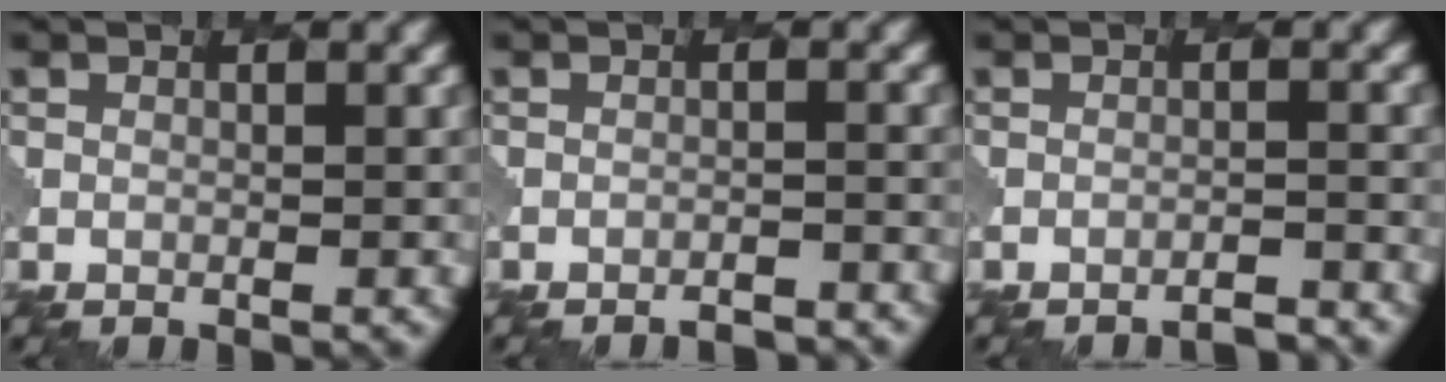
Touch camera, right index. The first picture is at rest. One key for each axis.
{"total": 3.0, "fx": -2.9, "fy": 0.4, "fz": 0.9, "tx": -0.002, "ty": 0.015, "tz": -0.042}
{"total": 2.7, "fx": -2.5, "fy": 0.2, "fz": 0.9, "tx": -0.008, "ty": 0.010, "tz": -0.045}